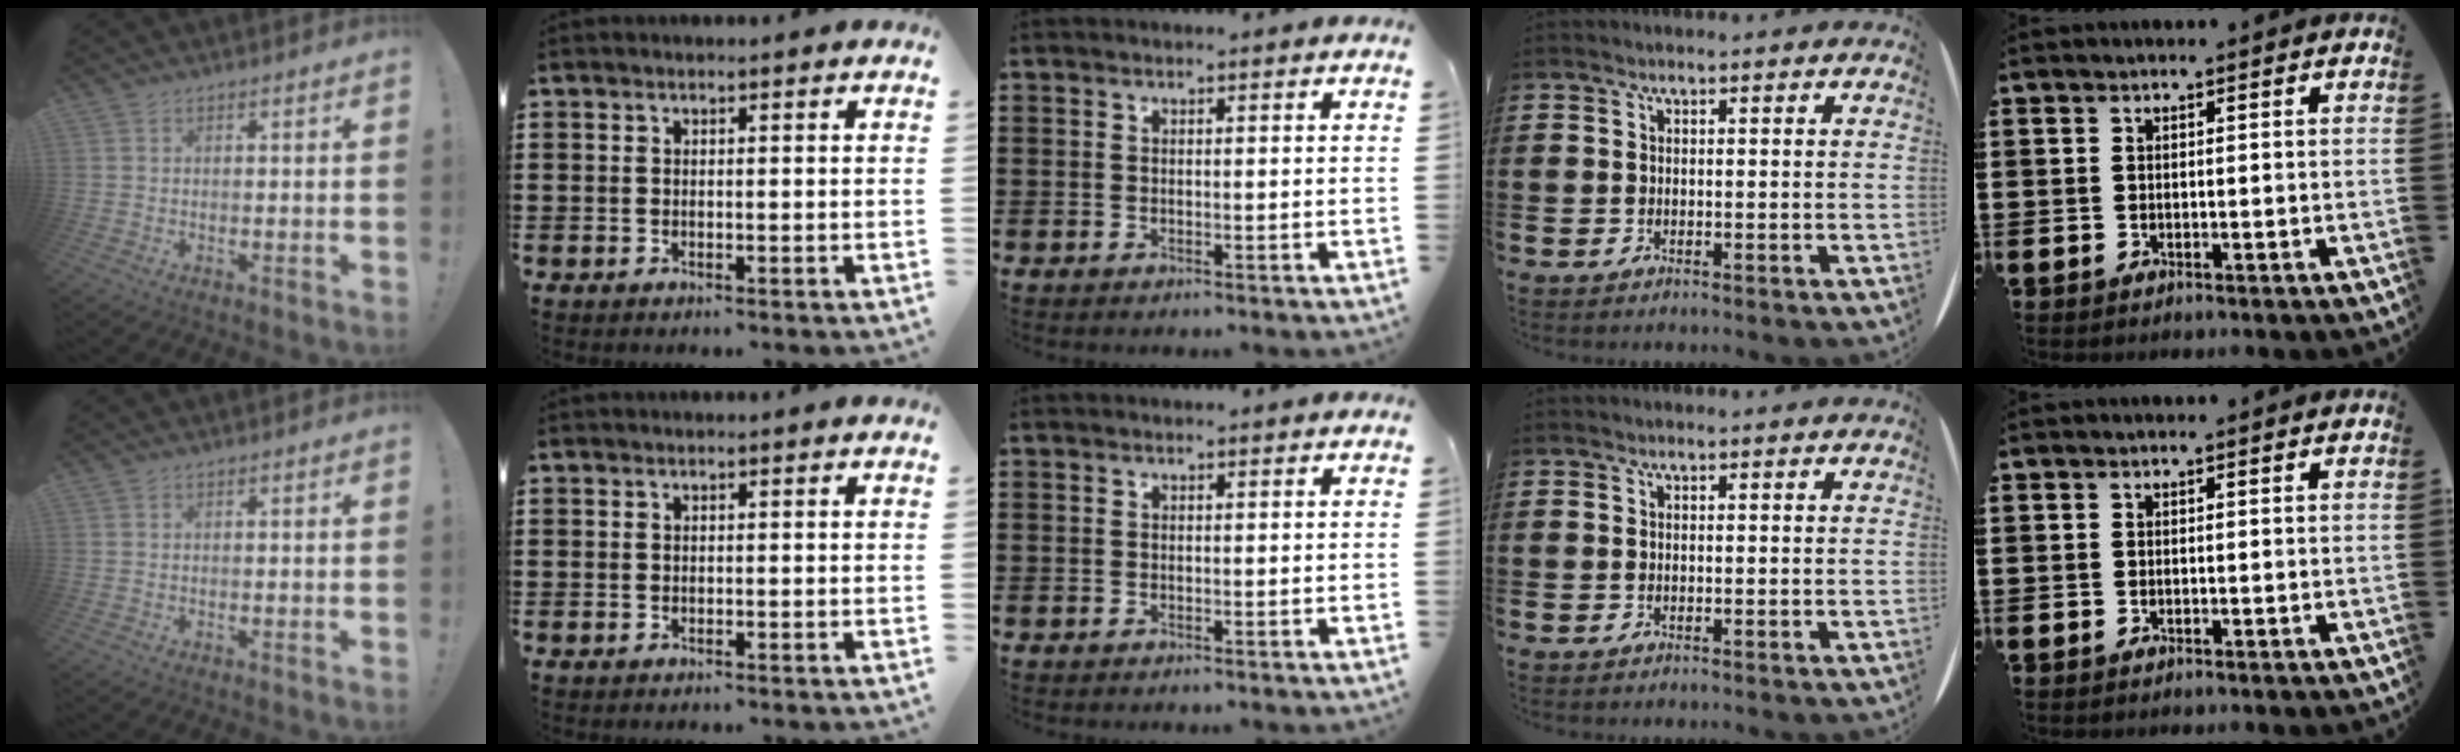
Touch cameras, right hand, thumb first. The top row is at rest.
{}